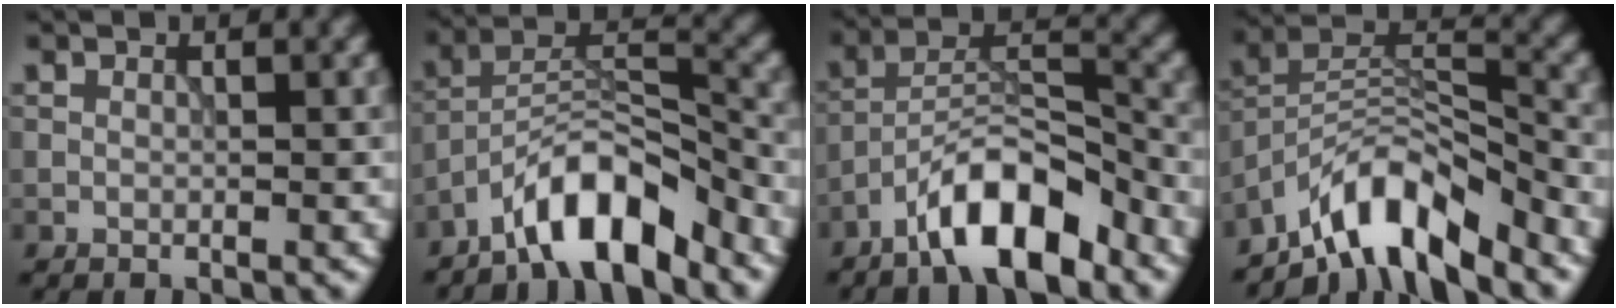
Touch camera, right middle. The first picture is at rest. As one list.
[{"total": 7.5, "force": [-5.6, 2.1, 4.6], "torque": [-0.072, 0.015, -0.103]}, {"total": 8.3, "force": [-5.6, 2.5, 5.5], "torque": [-0.085, 0.017, -0.101]}, {"total": 7.8, "force": [-6.1, 2.2, 4.3], "torque": [-0.063, 0.005, -0.122]}]